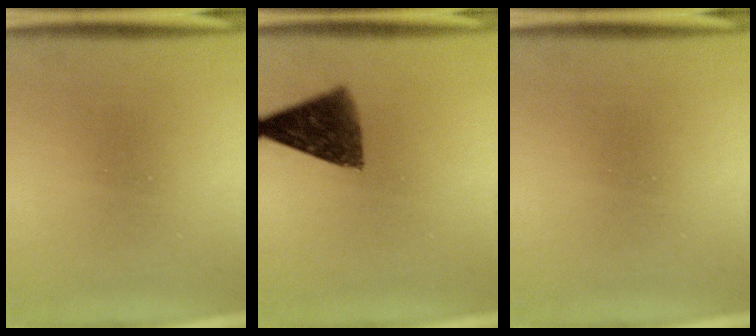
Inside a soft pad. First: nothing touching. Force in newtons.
{"total": 9.6}
{"total": 0.0}